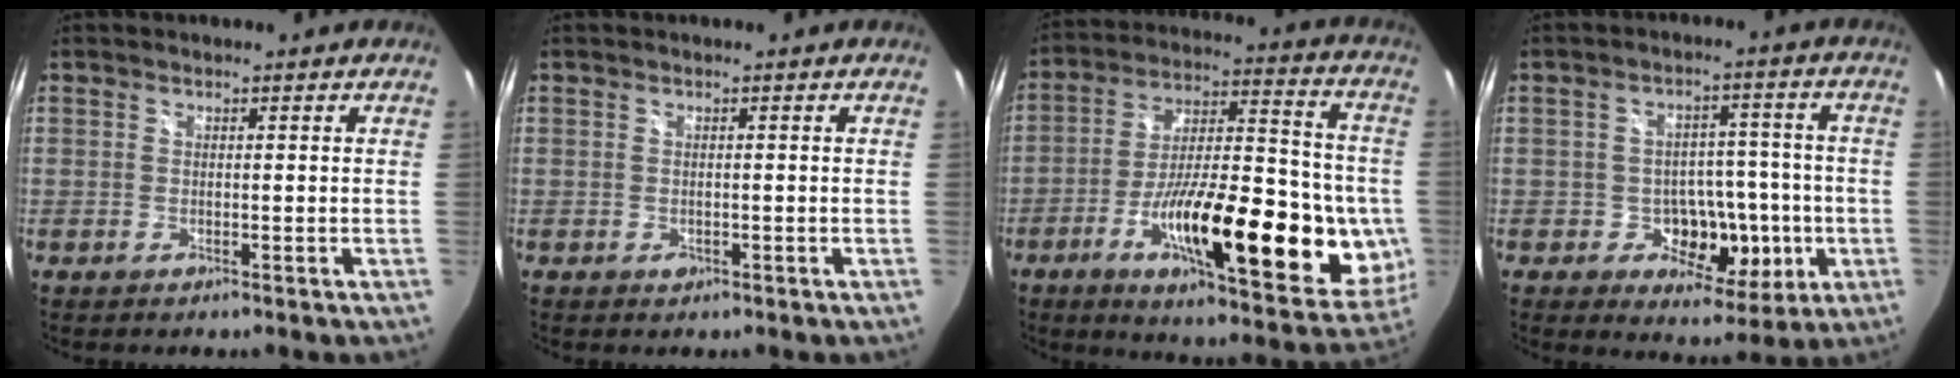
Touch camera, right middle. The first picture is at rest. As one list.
[{"total": 0.8, "force": [-0.3, 0.7, 0.3], "torque": [-0.003, -0.004, -0.006]}, {"total": 28.4, "force": [-7.9, 9.1, 25.7], "torque": [-0.392, -0.013, -0.110]}, {"total": 11.0, "force": [-2.8, 8.3, 6.7], "torque": [-0.108, 0.003, -0.030]}]